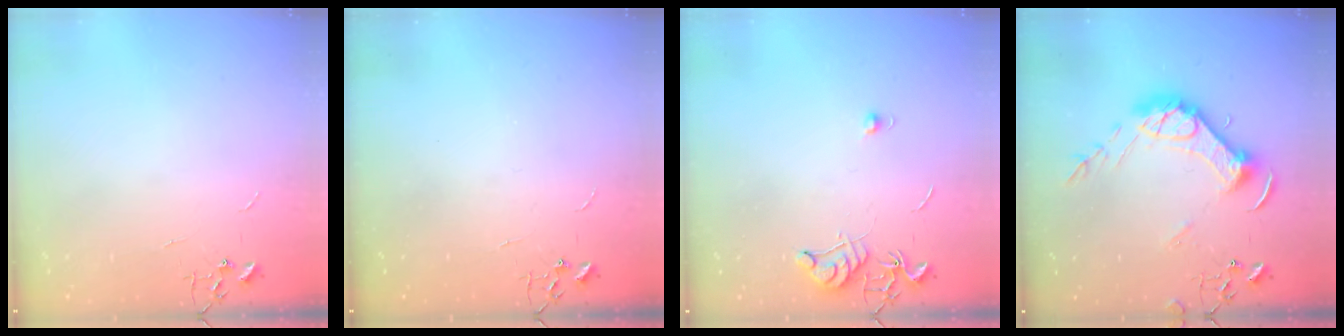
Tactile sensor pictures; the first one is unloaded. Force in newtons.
{"total": 0.0}
{"total": 7.8, "press": 7.8, "slide": 0.7}
{"total": 15.8, "press": 15.7, "slide": 1.6}